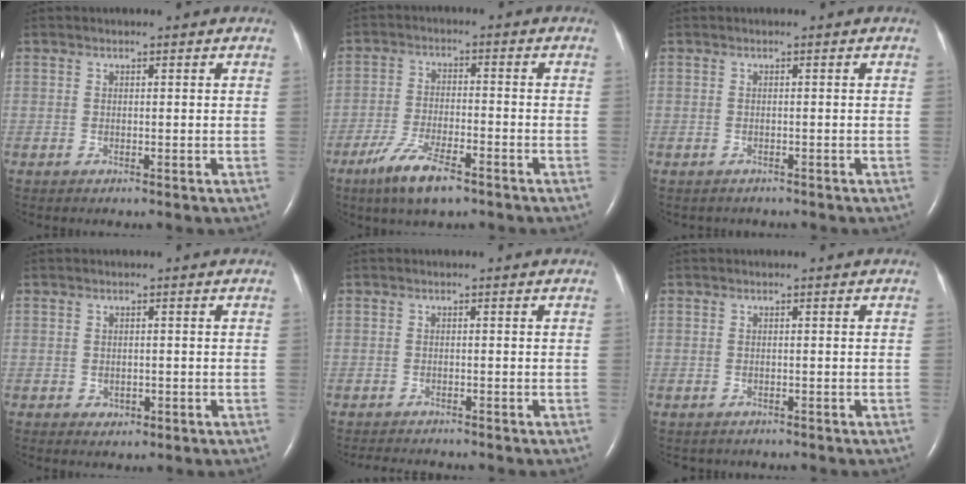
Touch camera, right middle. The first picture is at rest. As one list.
[{"total": 8.3, "force": [-5.4, 1.9, 5.9], "torque": [-0.124, -0.013, -0.096]}, {"total": 1.0, "force": [-0.9, 0.4, 0.2], "torque": [-0.015, -0.001, -0.007]}, {"total": 0.6, "force": [-0.2, 0.4, 0.5], "torque": [-0.010, -0.001, -0.001]}, {"total": 3.5, "force": [-3.3, 0.2, 1.1], "torque": [-0.016, -0.008, -0.047]}, {"total": 1.0, "force": [-0.8, 0.5, 0.2], "torque": [-0.014, 0.001, -0.007]}]